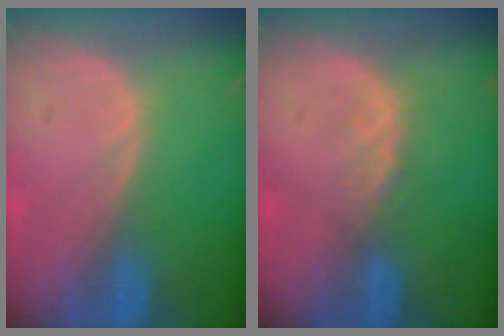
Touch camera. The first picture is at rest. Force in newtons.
{"total": 1.9, "press": 1.9, "slide": 0.3}